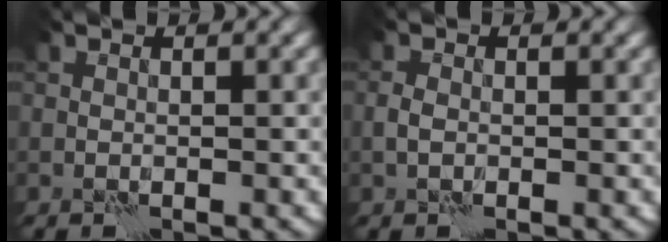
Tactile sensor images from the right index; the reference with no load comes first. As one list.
[{"total": 1.1, "force": [-0.1, 0.8, 0.7], "torque": [-0.015, 0.004, -0.005]}]